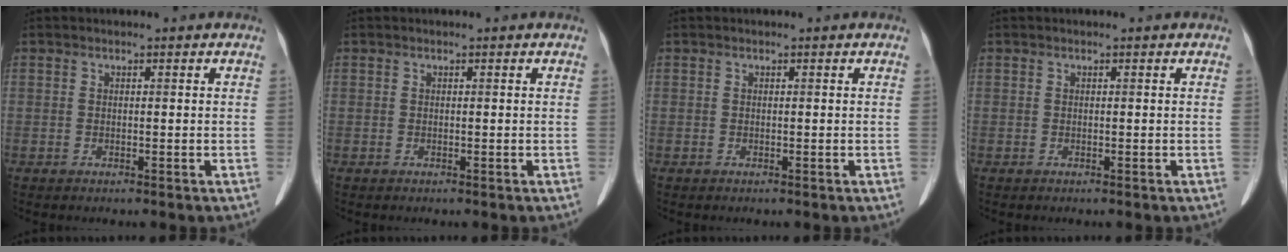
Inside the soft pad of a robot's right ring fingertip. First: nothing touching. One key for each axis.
{"total": 0.0}
{"total": 0.0}
{"total": 0.0}